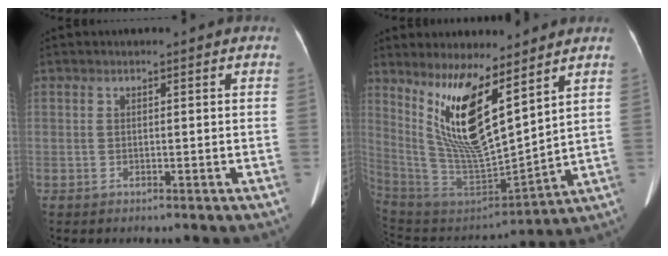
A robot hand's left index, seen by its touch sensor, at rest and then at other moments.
{"total": 14.5, "force": [8.0, 3.0, 11.7], "torque": [-0.232, -0.018, 0.162]}